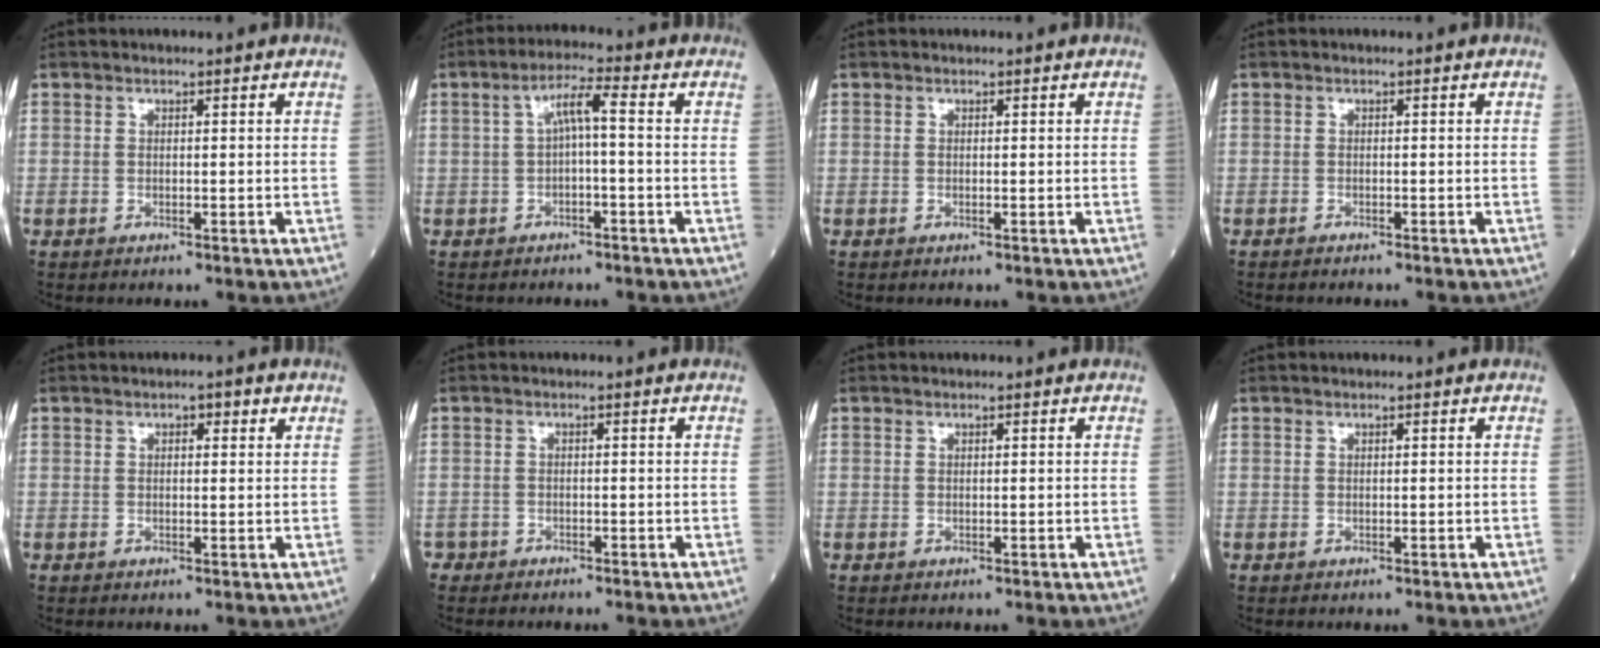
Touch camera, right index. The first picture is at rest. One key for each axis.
{"total": 4.3, "fx": 0.0, "fy": 0.5, "fz": 4.2, "tx": -0.075, "ty": 0.021, "tz": 0.001}
{"total": 0.0}
{"total": 0.9, "fx": -0.9, "fy": 0.0, "fz": 0.2, "tx": -0.006, "ty": -0.001, "tz": -0.014}
{"total": 1.9, "fx": 1.1, "fy": 0.8, "fz": 1.4, "tx": -0.018, "ty": 0.006, "tz": 0.013}
{"total": 2.6, "fx": -2.2, "fy": 0.9, "fz": -1.1, "tx": 0.018, "ty": 0.003, "tz": -0.044}
{"total": 0.0}
{"total": 0.0}